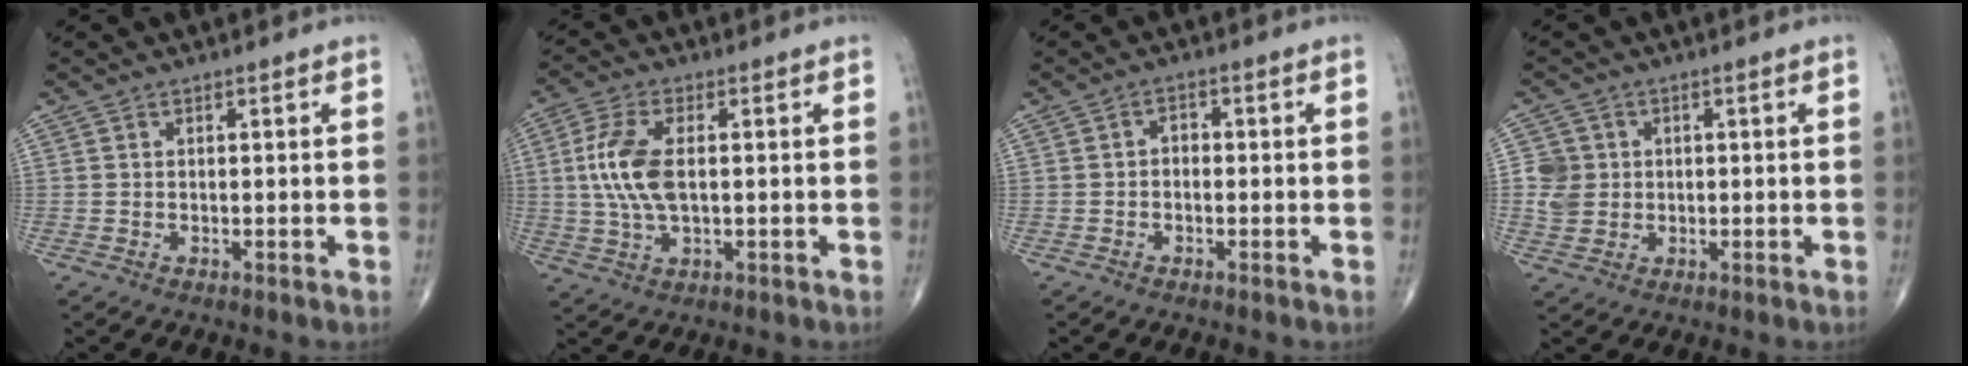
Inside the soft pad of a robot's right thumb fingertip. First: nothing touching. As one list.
[{"total": 9.6, "force": [0.8, 4.6, 8.4], "torque": [-0.189, 0.003, 0.018]}, {"total": 1.8, "force": [-0.3, 1.4, 1.1], "torque": [0.000, 0.009, -0.013]}, {"total": 5.0, "force": [0.6, 4.8, 1.4], "torque": [-0.003, 0.002, 0.011]}]